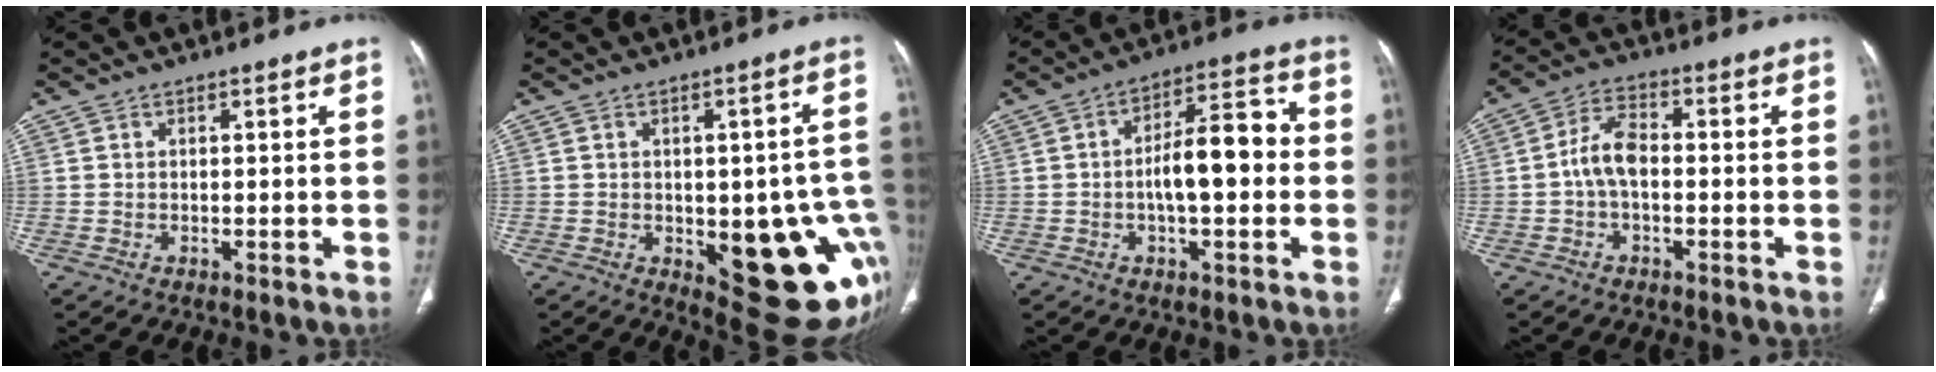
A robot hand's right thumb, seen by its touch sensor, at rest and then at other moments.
{"total": 19.4, "force": [-4.8, 8.0, 17.1], "torque": [-0.155, 0.012, -0.028]}
{"total": 11.7, "force": [-0.8, 4.9, 10.5], "torque": [-0.155, 0.034, -0.017]}
{"total": 6.0, "force": [-0.9, 3.3, 5.0], "torque": [-0.093, 0.021, -0.025]}